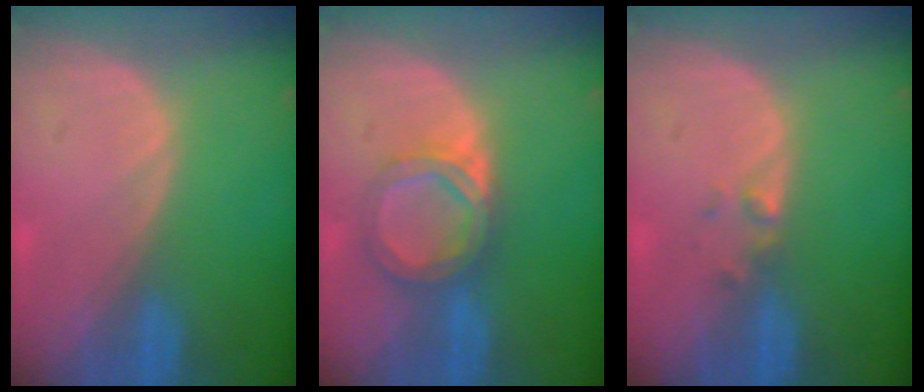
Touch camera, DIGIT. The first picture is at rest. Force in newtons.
{"total": 5.6, "press": 5.3, "slide": 1.9}
{"total": 1.4, "press": 1.2, "slide": 0.7}